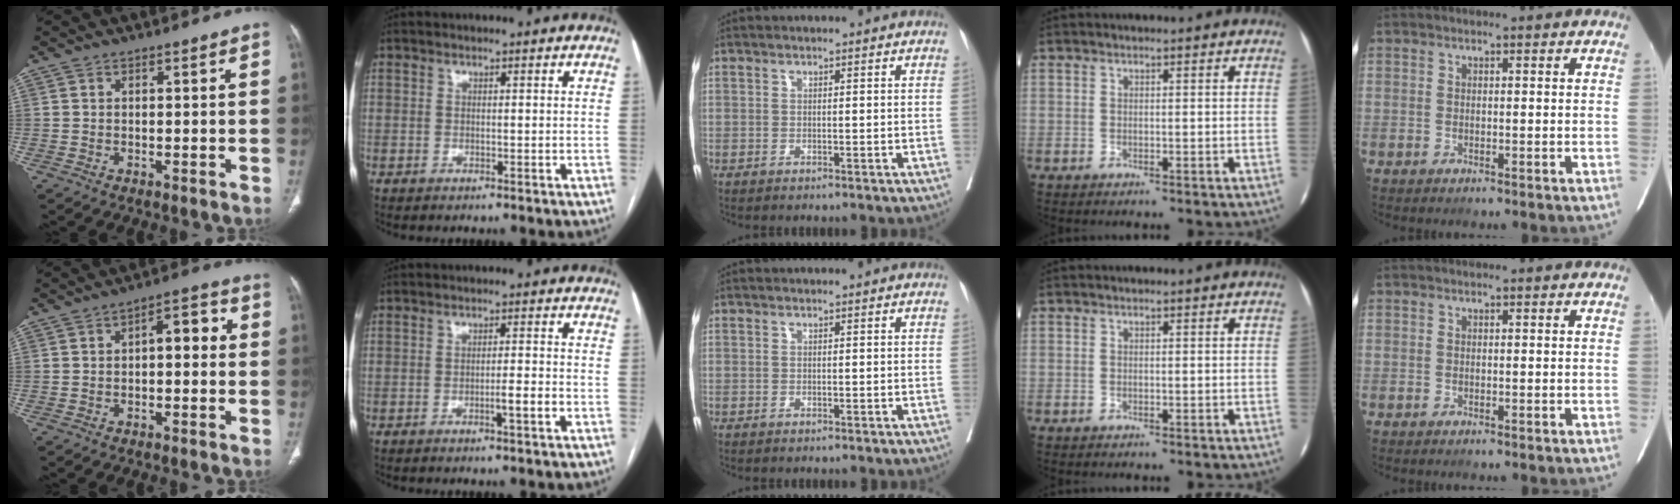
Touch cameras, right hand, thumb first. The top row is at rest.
{"thumb": {"total": 6.1, "force": [0.2, 3.0, 5.3], "torque": [-0.054, 0.027, -0.007]}, "index": {"total": 2.7, "force": [-1.1, -0.1, 2.5], "torque": [-0.038, -0.002, -0.020]}}